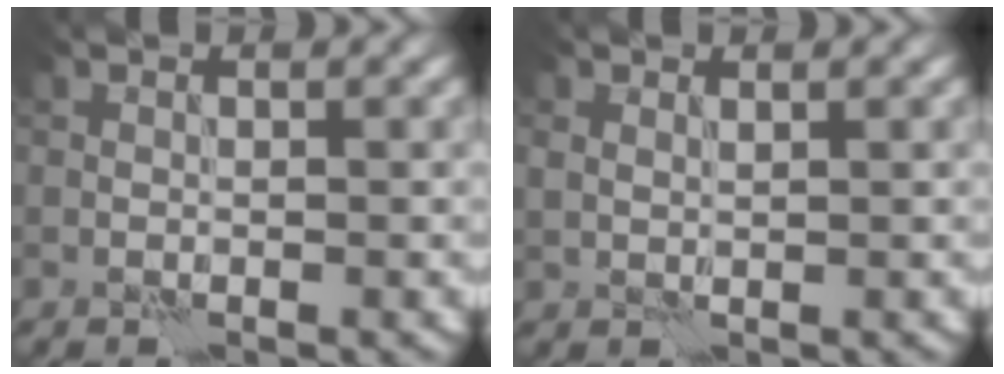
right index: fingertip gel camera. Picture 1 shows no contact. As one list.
[{"total": 1.2, "force": [0.8, 0.6, 0.7], "torque": [-0.011, -0.001, 0.019]}]